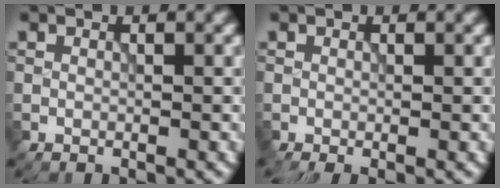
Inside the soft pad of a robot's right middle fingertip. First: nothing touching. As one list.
[{"total": 0.9, "force": [-0.3, 0.2, 0.8], "torque": [-0.016, -0.006, -0.006]}]